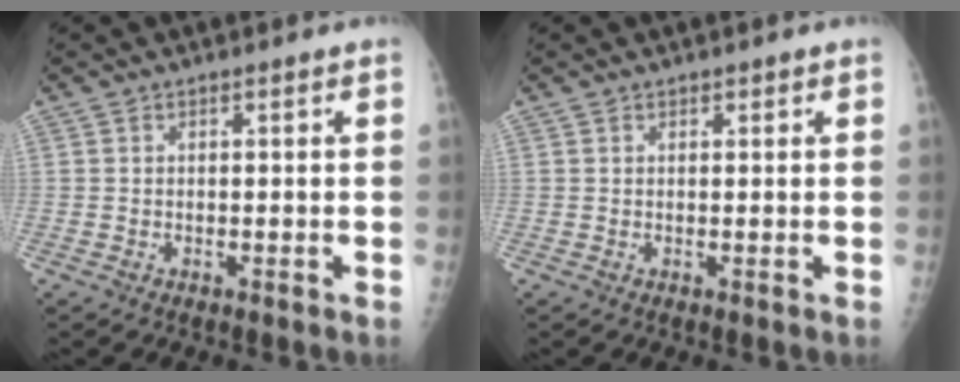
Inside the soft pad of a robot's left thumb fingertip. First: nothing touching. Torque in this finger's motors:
{"motor_torque": [-0.08, -0.11, -0.20, -0.28, -0.01]}